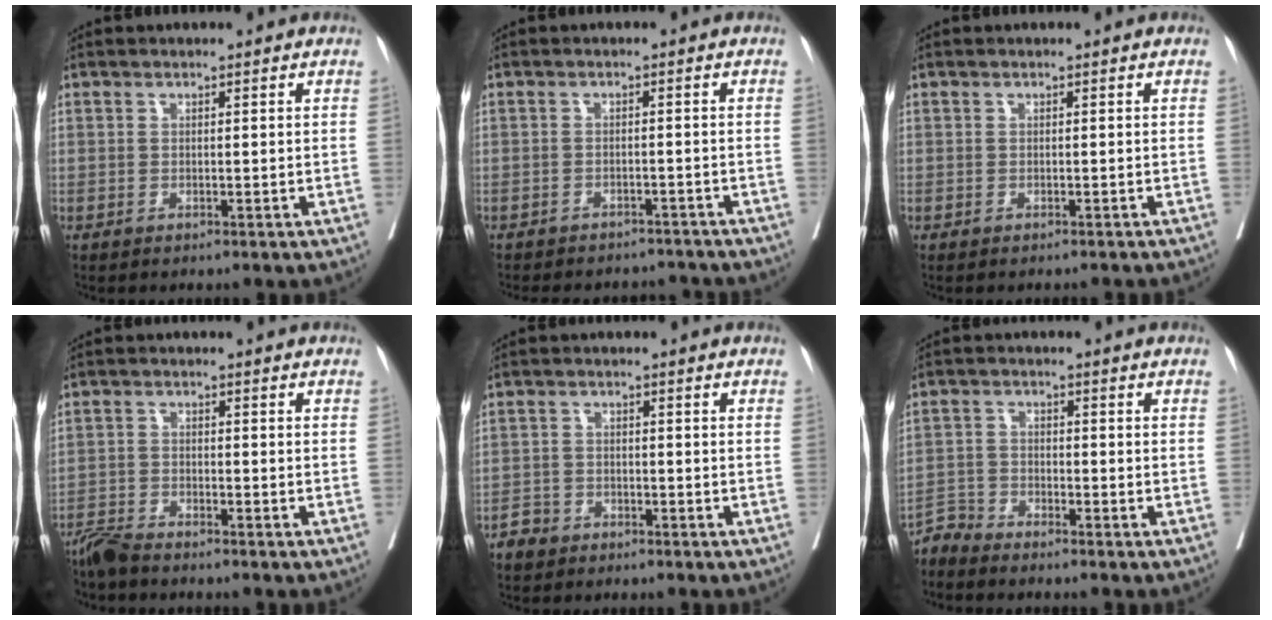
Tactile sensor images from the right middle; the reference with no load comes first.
{"total": 10.0, "force": [-9.3, 2.9, 2.3], "torque": [-0.043, 0.011, -0.106]}
{"total": 2.6, "force": [-2.4, -0.4, 0.8], "torque": [-0.012, -0.010, -0.028]}
{"total": 3.7, "force": [-3.6, -0.1, 1.0], "torque": [-0.015, -0.014, -0.072]}
{"total": 3.3, "force": [-2.7, 1.9, -0.1], "torque": [0.001, 0.006, -0.051]}
{"total": 3.0, "force": [-2.9, -0.2, -0.7], "torque": [0.024, -0.013, -0.059]}